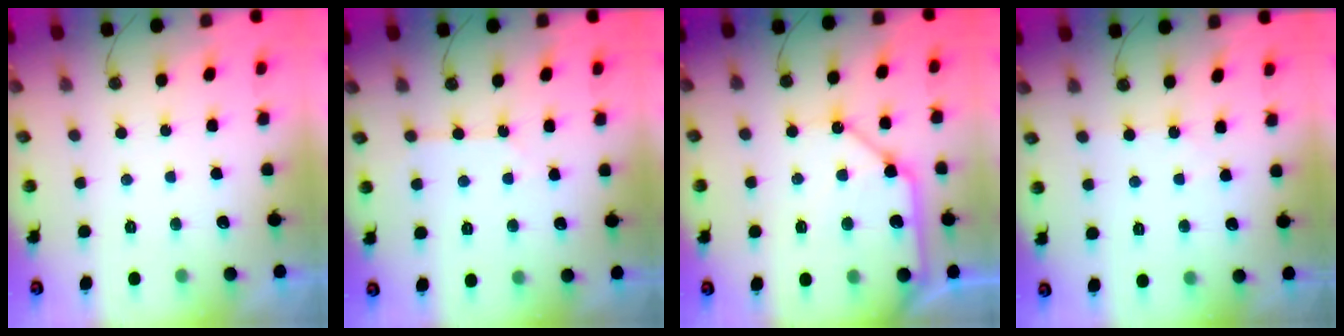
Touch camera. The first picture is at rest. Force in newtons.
{"total": 2.5, "press": 2.4, "slide": 0.4}
{"total": 13.8, "press": 13.7, "slide": 1.8}
{"total": 3.6, "press": 3.5, "slide": 0.6}